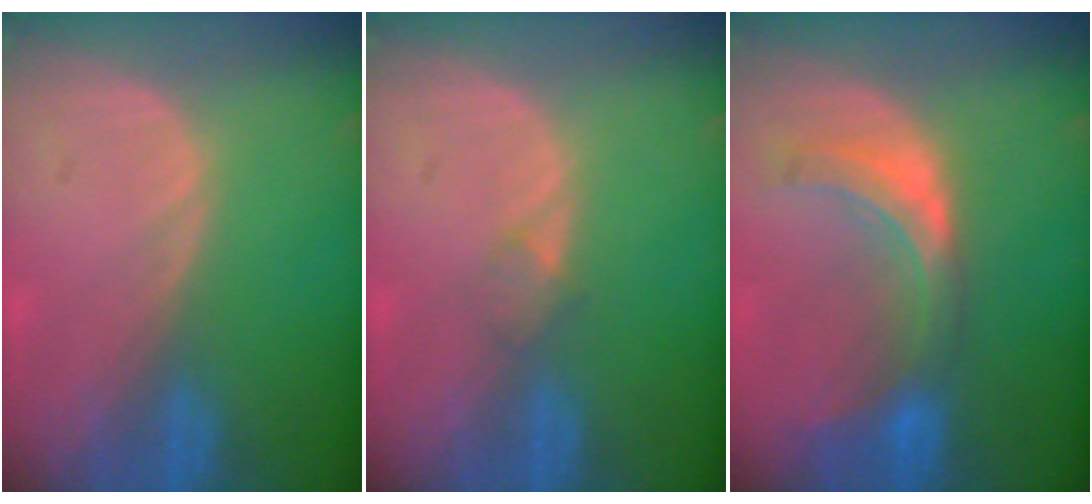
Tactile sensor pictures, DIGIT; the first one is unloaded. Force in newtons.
{"total": 1.4, "press": 1.4, "slide": 0.1}
{"total": 7.4, "press": 6.8, "slide": 2.9}